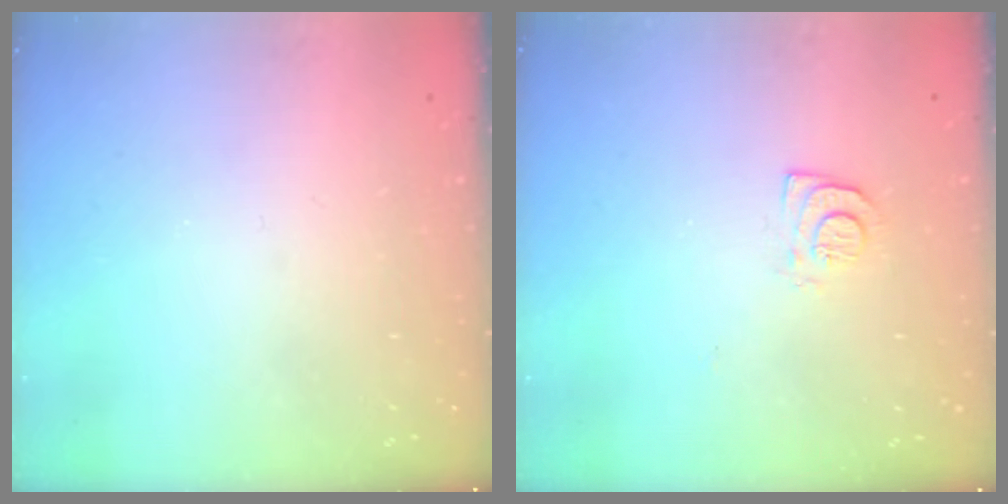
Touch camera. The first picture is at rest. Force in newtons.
{"total": 6.8, "press": 6.7, "slide": 0.7}